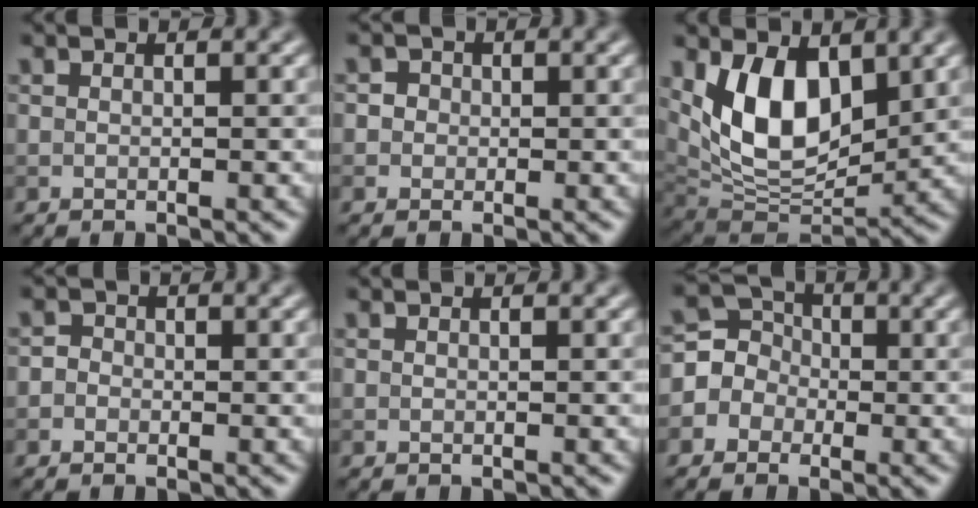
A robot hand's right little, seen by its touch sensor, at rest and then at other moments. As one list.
[{"total": 2.0, "force": [0.6, 1.8, 0.8], "torque": [0.007, 0.011, -0.003]}, {"total": 8.3, "force": [2.5, 4.8, 6.3], "torque": [-0.117, -0.022, 0.047]}, {"total": 1.2, "force": [-0.3, 1.1, 0.4], "torque": [0.006, 0.003, -0.017]}, {"total": 0.0}, {"total": 3.1, "force": [-0.7, 3.0, 0.5], "torque": [0.010, 0.013, -0.026]}]